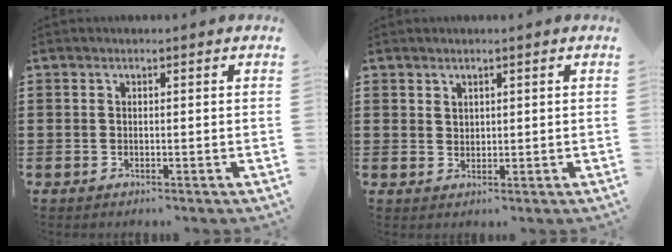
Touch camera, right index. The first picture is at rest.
{"total": 1.4, "force": [1.2, 0.7, 0.2], "torque": [-0.004, 0.001, 0.024]}